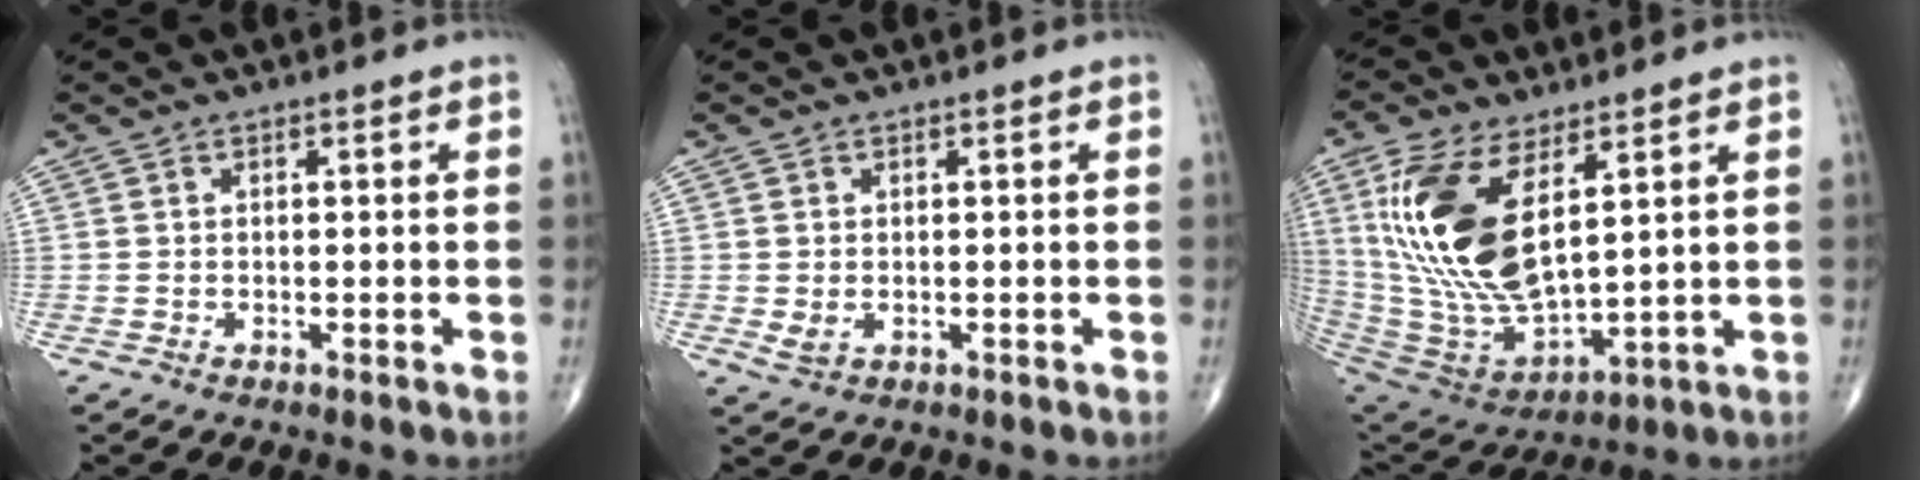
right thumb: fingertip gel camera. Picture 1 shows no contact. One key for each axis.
{"total": 1.7, "fx": 0.0, "fy": 1.1, "fz": 1.4, "tx": -0.027, "ty": -0.004, "tz": 0.006}
{"total": 20.4, "fx": 6.7, "fy": 9.3, "fz": 16.9, "tx": -0.340, "ty": -0.033, "tz": 0.142}